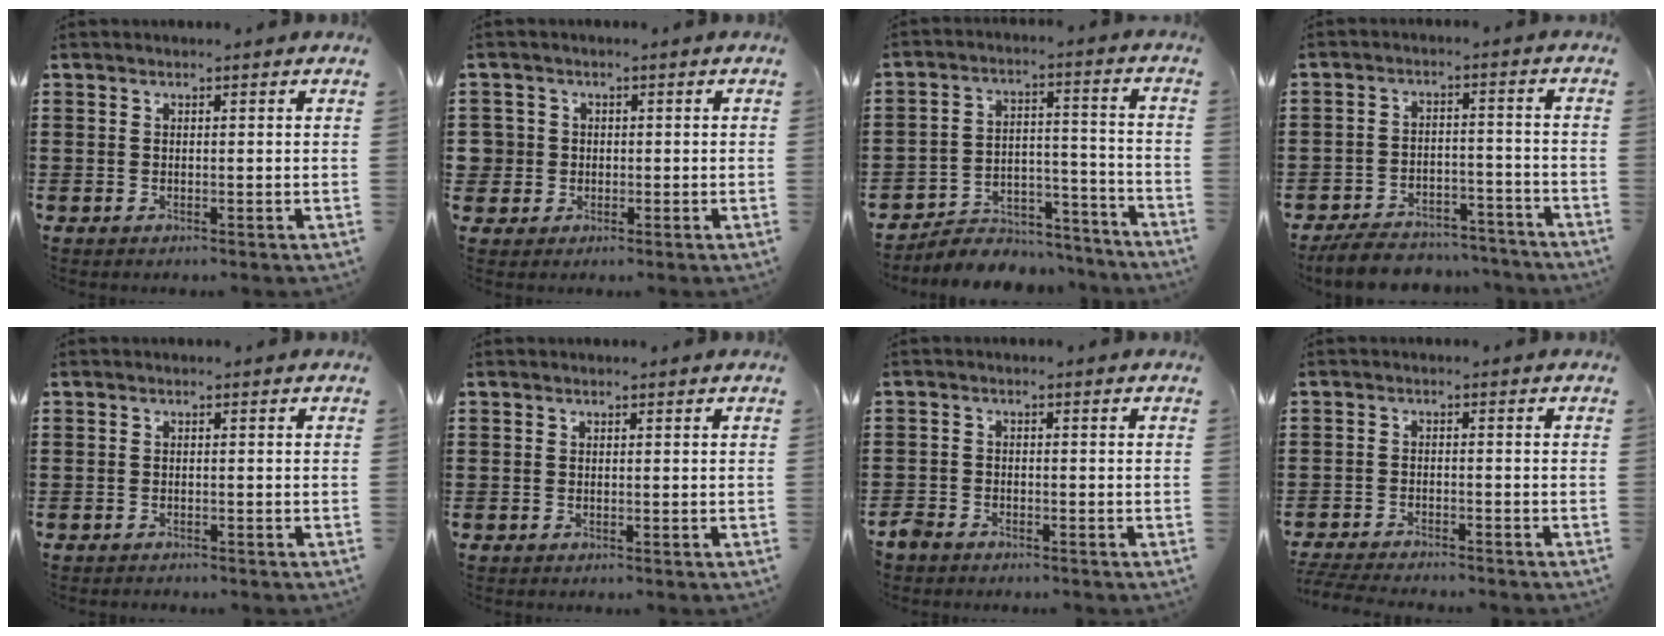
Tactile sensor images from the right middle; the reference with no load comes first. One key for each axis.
{"total": 3.2, "fx": -0.1, "fy": 3.1, "fz": 0.5, "tx": -0.032, "ty": 0.007, "tz": -0.008}
{"total": 6.1, "fx": -5.8, "fy": 1.9, "fz": 0.4, "tx": -0.005, "ty": 0.022, "tz": -0.116}
{"total": 6.2, "fx": -6.0, "fy": 1.2, "fz": 1.0, "tx": -0.024, "ty": 0.015, "tz": -0.120}
{"total": 0.6, "fx": -0.5, "fy": 0.1, "fz": 0.0, "tx": -0.002, "ty": 0.000, "tz": -0.012}
{"total": 0.0}
{"total": 2.3, "fx": -2.1, "fy": 0.9, "fz": 0.2, "tx": -0.024, "ty": -0.002, "tz": -0.051}
{"total": 3.3, "fx": -3.3, "fy": 0.2, "fz": 0.4, "tx": -0.024, "ty": -0.005, "tz": -0.073}